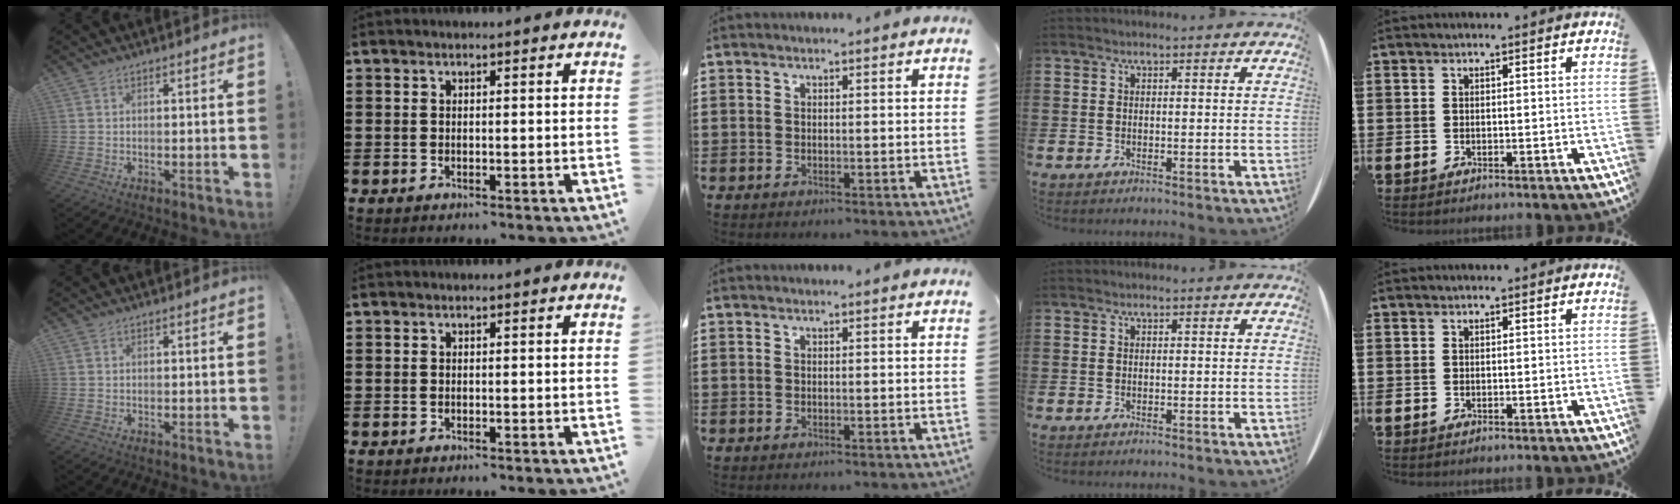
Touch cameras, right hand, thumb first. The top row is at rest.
{}